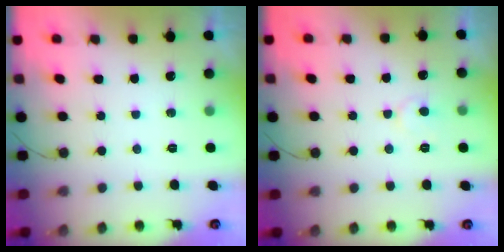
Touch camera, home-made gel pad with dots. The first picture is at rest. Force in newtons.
{"total": 5.1, "press": 5.1, "slide": 0.5}